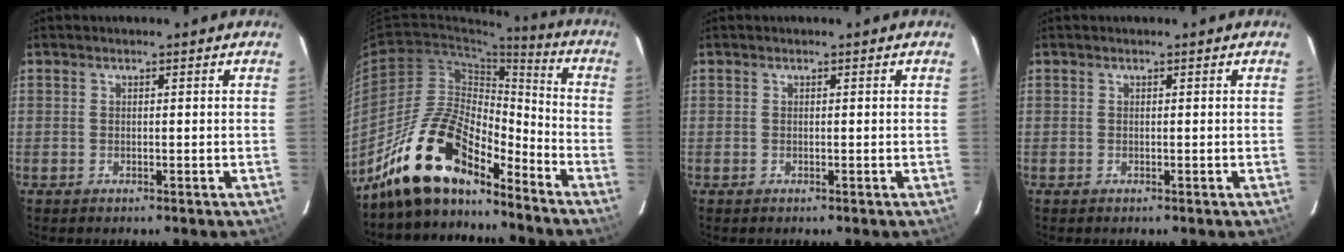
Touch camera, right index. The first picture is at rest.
{"total": 16.9, "force": [-13.4, 5.5, 8.7], "torque": [-0.164, 0.014, -0.252]}
{"total": 0.0}
{"total": 0.0}